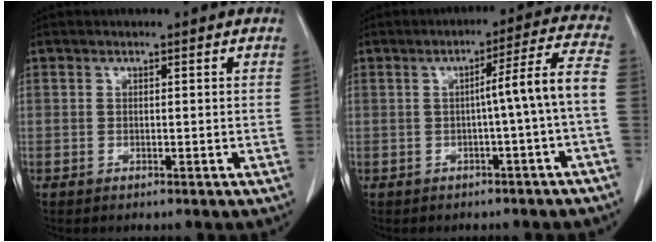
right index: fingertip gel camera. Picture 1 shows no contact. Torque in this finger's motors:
{"motor_torque": [0.75, -0.43, 0.41, 0.09]}